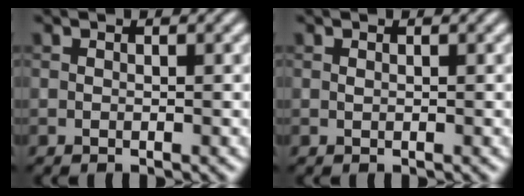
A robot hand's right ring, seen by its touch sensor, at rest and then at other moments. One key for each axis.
{"total": 0.0}